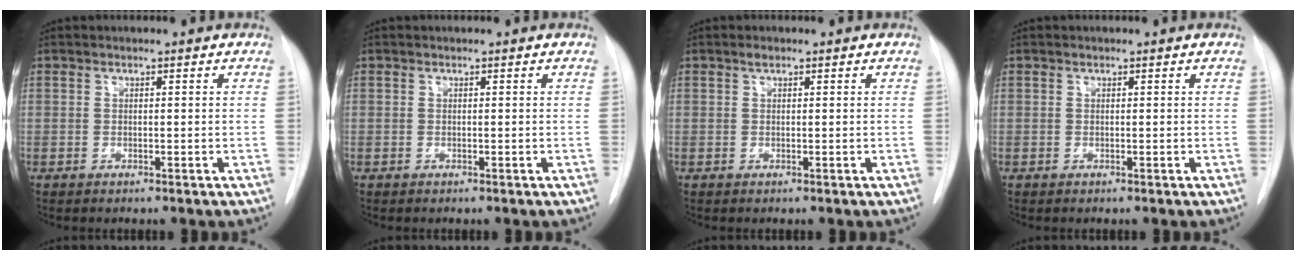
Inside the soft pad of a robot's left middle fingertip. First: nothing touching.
{"total": 0.0}
{"total": 0.6, "force": [0.4, 0.2, 0.4], "torque": [-0.007, 0.002, 0.007]}
{"total": 0.0}